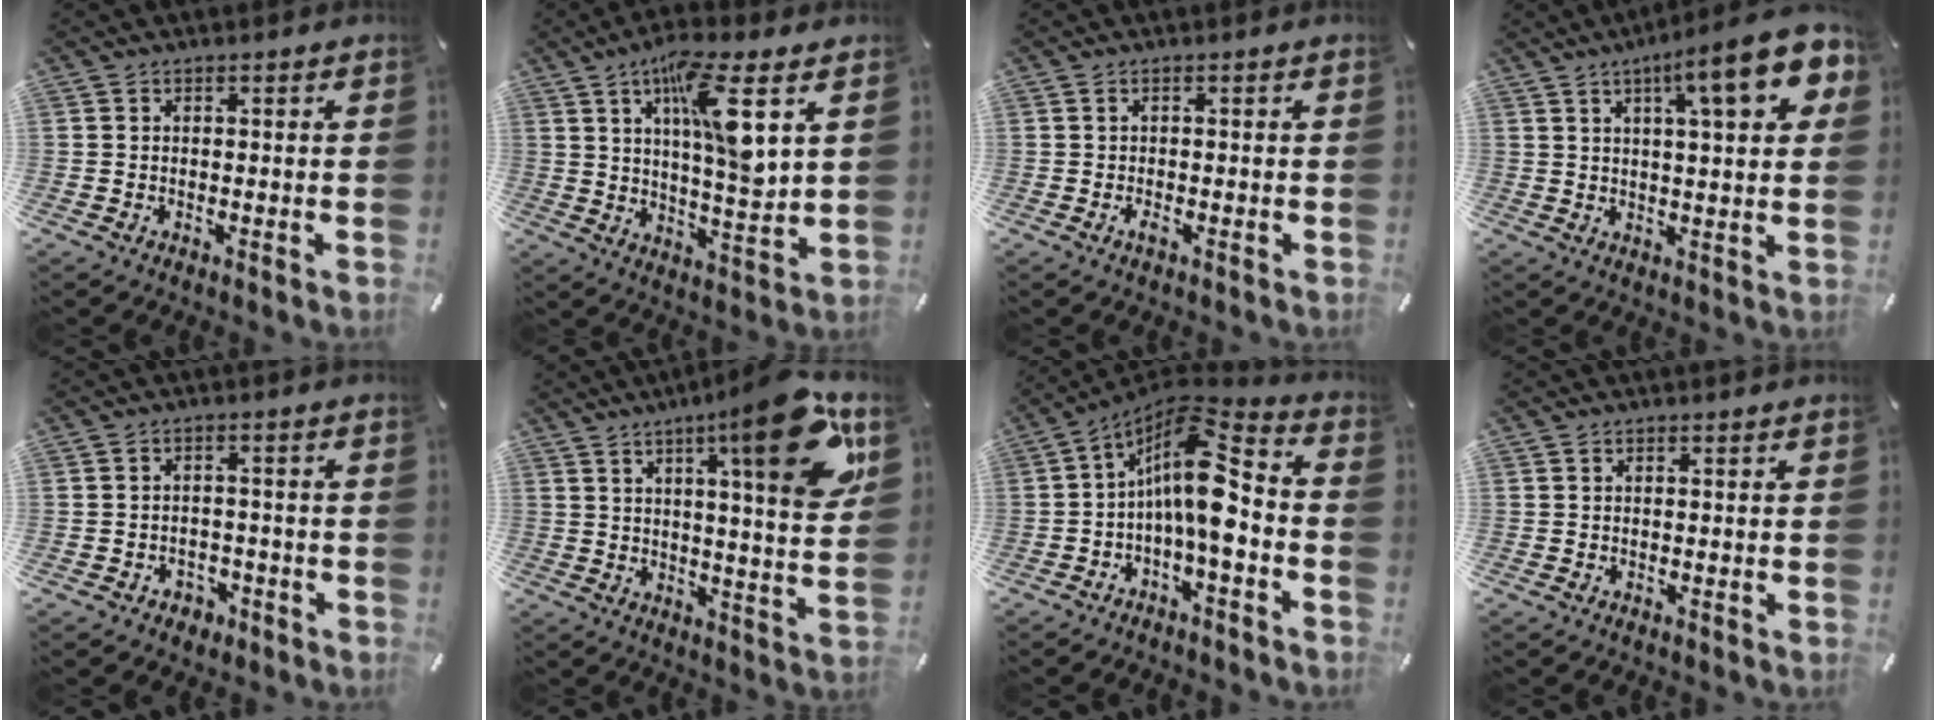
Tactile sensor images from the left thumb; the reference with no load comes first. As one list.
[{"total": 14.2, "force": [6.3, 3.4, 12.2], "torque": [-0.201, -0.019, 0.101]}, {"total": 1.4, "force": [-0.4, 0.4, 1.2], "torque": [-0.030, -0.004, -0.010]}, {"total": 14.9, "force": [7.1, 3.4, 12.6], "torque": [-0.183, -0.030, 0.105]}, {"total": 3.1, "force": [-1.7, 2.5, 0.8], "torque": [-0.014, 0.007, -0.034]}, {"total": 20.3, "force": [9.8, 4.8, 17.1], "torque": [-0.230, -0.056, 0.136]}, {"total": 14.1, "force": [-0.1, 5.5, 13.0], "torque": [-0.241, -0.017, -0.006]}, {"total": 0.0}]